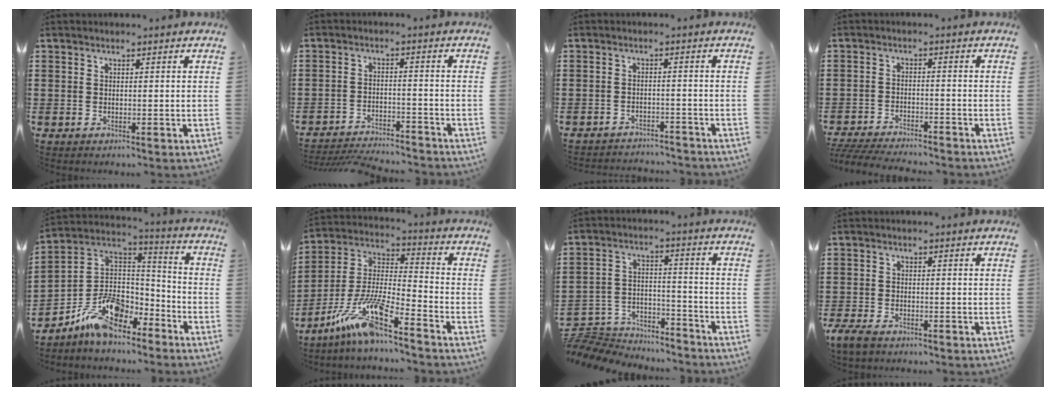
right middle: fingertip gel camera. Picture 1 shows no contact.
{"total": 3.8, "force": [-3.8, 0.3, 0.4], "torque": [-0.018, 0.002, -0.083]}
{"total": 2.6, "force": [-2.6, 0.2, -0.1], "torque": [-0.006, 0.000, -0.056]}
{"total": 4.5, "force": [-4.4, 0.2, 0.9], "torque": [-0.028, -0.007, -0.093]}
{"total": 12.3, "force": [-9.3, 5.7, 5.9], "torque": [-0.121, 0.032, -0.178]}
{"total": 12.2, "force": [-9.1, 1.0, 8.1], "torque": [-0.188, -0.010, -0.187]}
{"total": 7.6, "force": [-7.4, 1.5, 0.7], "torque": [-0.019, 0.012, -0.151]}
{"total": 2.6, "force": [-2.0, 0.9, 1.3], "torque": [-0.045, -0.003, -0.046]}